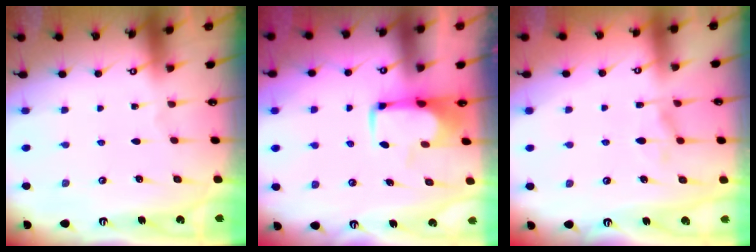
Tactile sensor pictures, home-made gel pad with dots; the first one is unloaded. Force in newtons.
{"total": 1.6, "press": 1.5, "slide": 0.5}
{"total": 1.2, "press": 0.0, "slide": 1.2}